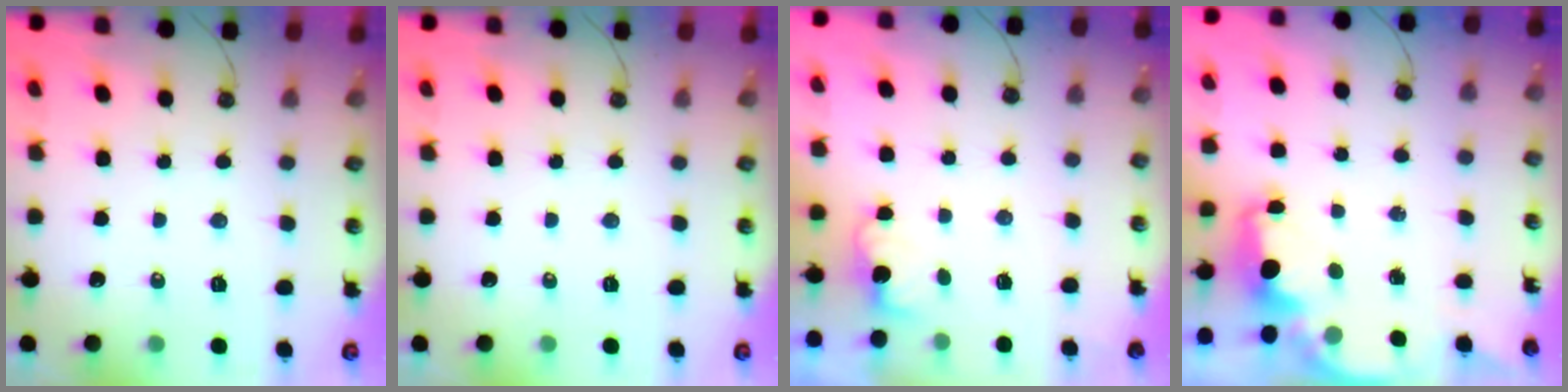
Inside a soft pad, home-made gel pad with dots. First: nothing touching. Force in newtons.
{"total": 0.0}
{"total": 1.4, "press": 1.2, "slide": 0.7}
{"total": 2.2, "press": 2.1, "slide": 0.7}